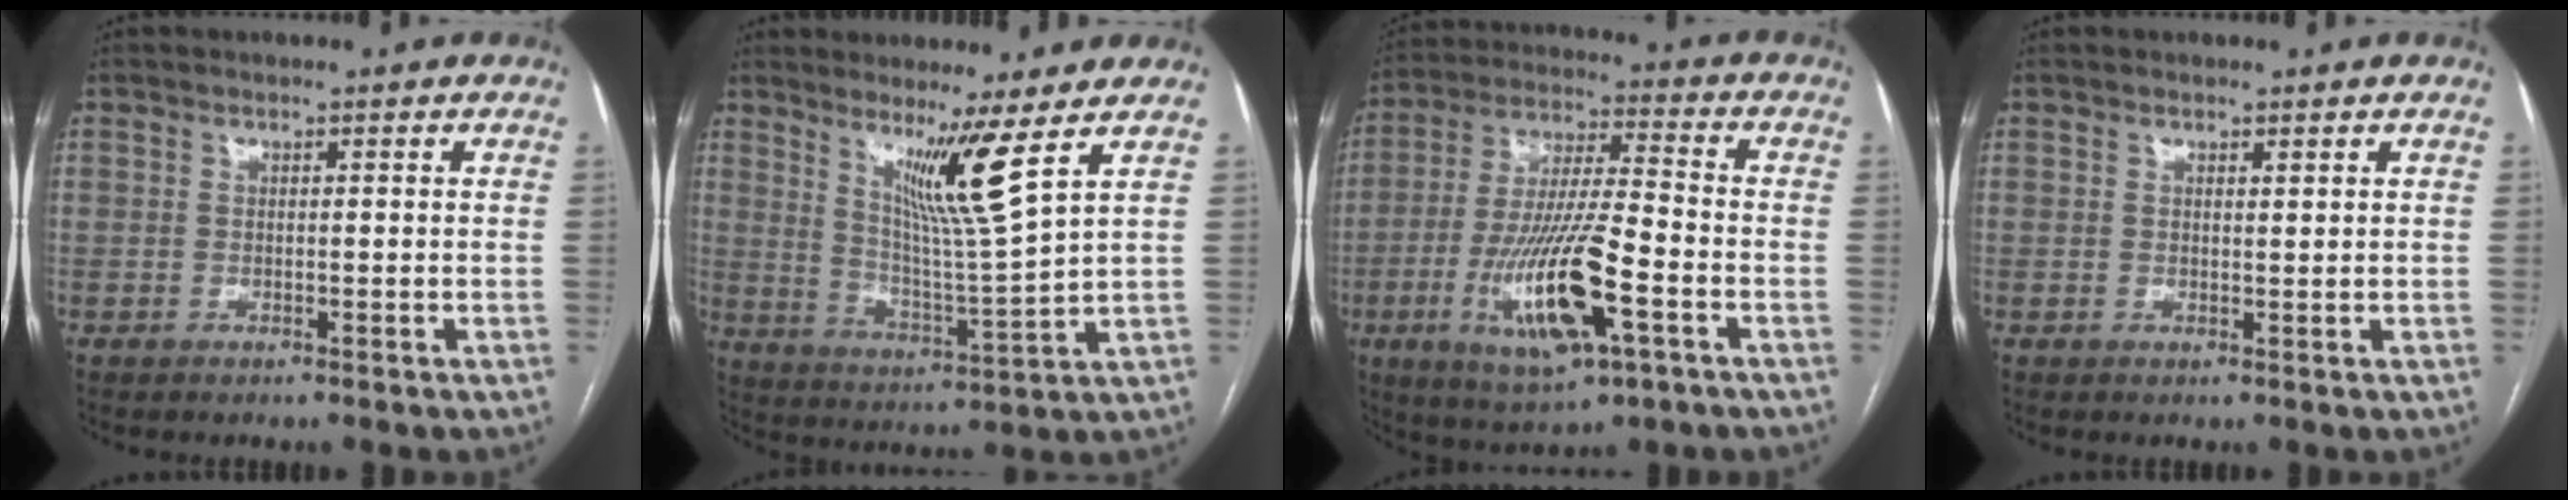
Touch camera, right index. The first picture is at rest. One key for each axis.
{"total": 9.0, "fx": 5.3, "fy": -2.3, "fz": 6.9, "tx": -0.120, "ty": -0.028, "tz": 0.099}
{"total": 16.6, "fx": -5.9, "fy": 2.8, "fz": 15.3, "tx": -0.303, "ty": -0.018, "tz": -0.098}
{"total": 0.6, "fx": 0.4, "fy": 0.0, "fz": 0.4, "tx": -0.006, "ty": -0.003, "tz": 0.006}